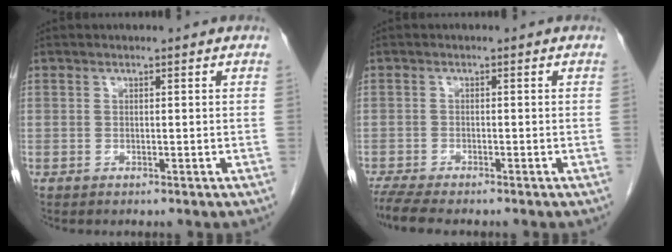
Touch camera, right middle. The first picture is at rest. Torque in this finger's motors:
{"motor_torque": [0.48, -0.42, 0.04, 0.03]}